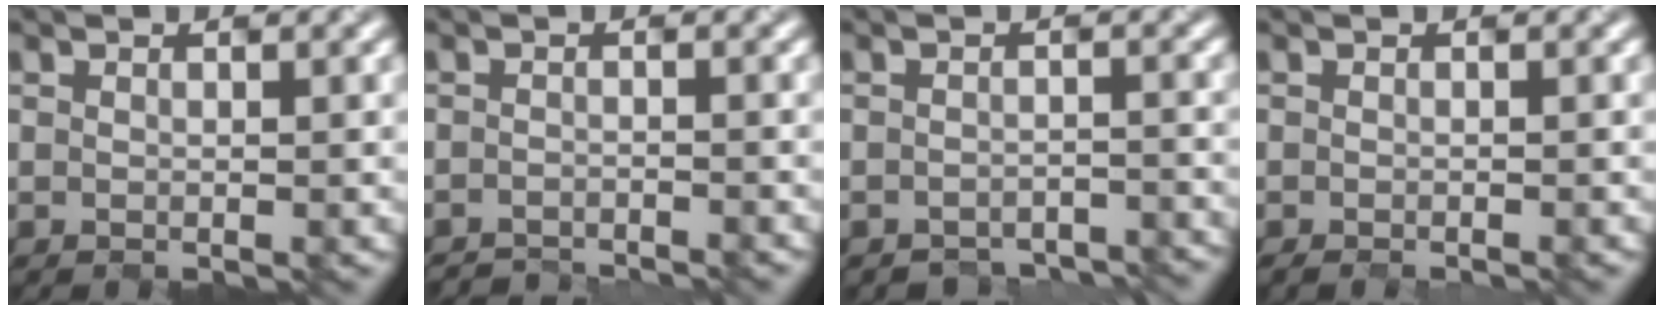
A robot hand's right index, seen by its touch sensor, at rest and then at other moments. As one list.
[{"total": 2.1, "force": [-2.1, -0.1, 0.0], "torque": [0.013, -0.005, -0.036]}, {"total": 3.6, "force": [-3.5, 0.3, -0.3], "torque": [0.005, -0.002, -0.041]}, {"total": 0.8, "force": [-0.4, 0.3, 0.6], "torque": [-0.002, 0.001, -0.005]}]